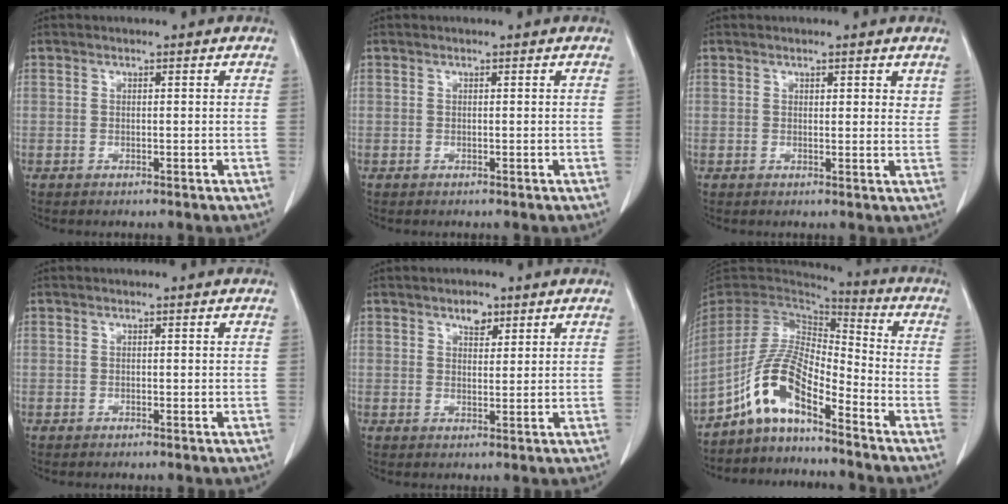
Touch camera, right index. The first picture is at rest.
{"total": 0.0}
{"total": 2.3, "force": [1.5, 1.0, 1.4], "torque": [-0.011, -0.007, 0.018]}
{"total": 0.0}
{"total": 2.6, "force": [1.7, 1.4, 1.4], "torque": [-0.023, 0.000, 0.029]}
{"total": 10.3, "force": [-6.5, 2.7, 7.5], "torque": [-0.167, 0.019, -0.128]}